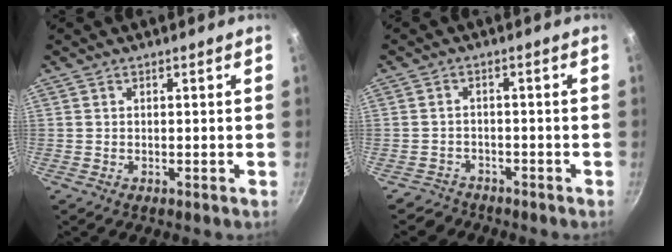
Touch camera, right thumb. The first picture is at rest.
{"total": 3.7, "force": [-2.9, 2.3, -0.3], "torque": [0.018, 0.042, -0.050]}